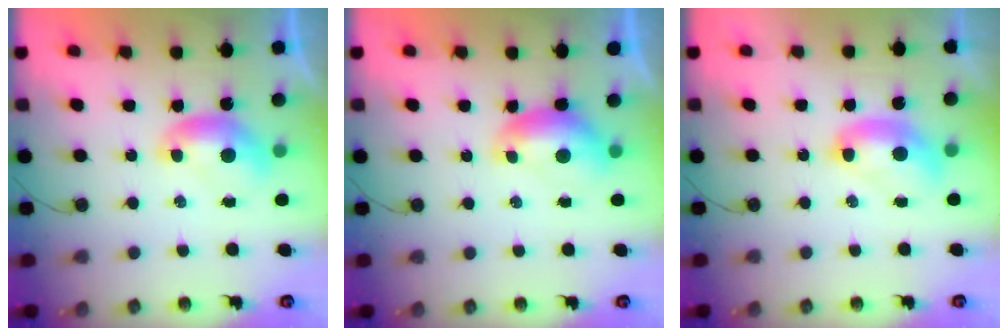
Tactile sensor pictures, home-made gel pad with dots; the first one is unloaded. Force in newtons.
{"total": 0.0}
{"total": 2.7, "press": 2.7, "slide": 0.1}